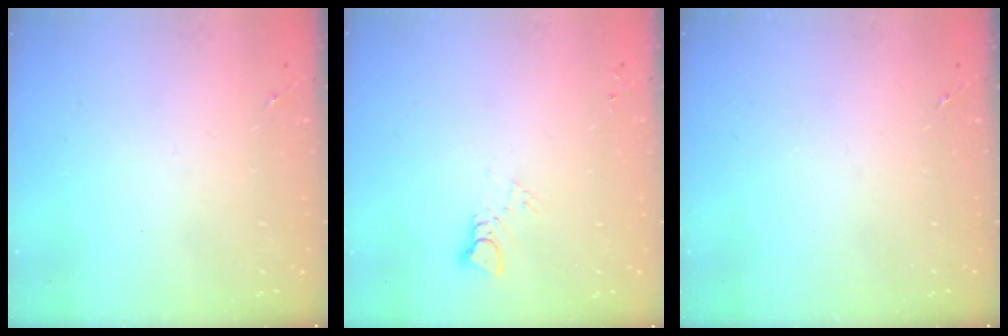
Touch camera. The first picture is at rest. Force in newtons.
{"total": 2.9, "press": 2.9, "slide": 0.2}
{"total": 0.0}